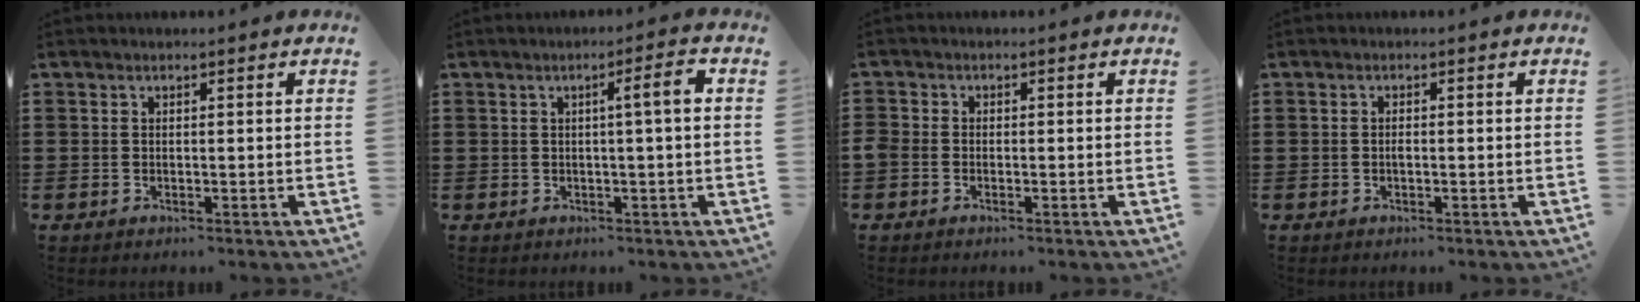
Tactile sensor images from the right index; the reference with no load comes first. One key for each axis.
{"total": 3.6, "fx": 0.4, "fy": 0.1, "fz": 3.6, "tx": -0.058, "ty": -0.002, "tz": 0.000}
{"total": 1.1, "fx": -0.8, "fy": 0.7, "fz": 0.3, "tx": -0.007, "ty": 0.002, "tz": -0.015}
{"total": 0.7, "fx": -0.2, "fy": 0.2, "fz": 0.6, "tx": -0.015, "ty": -0.004, "tz": -0.003}